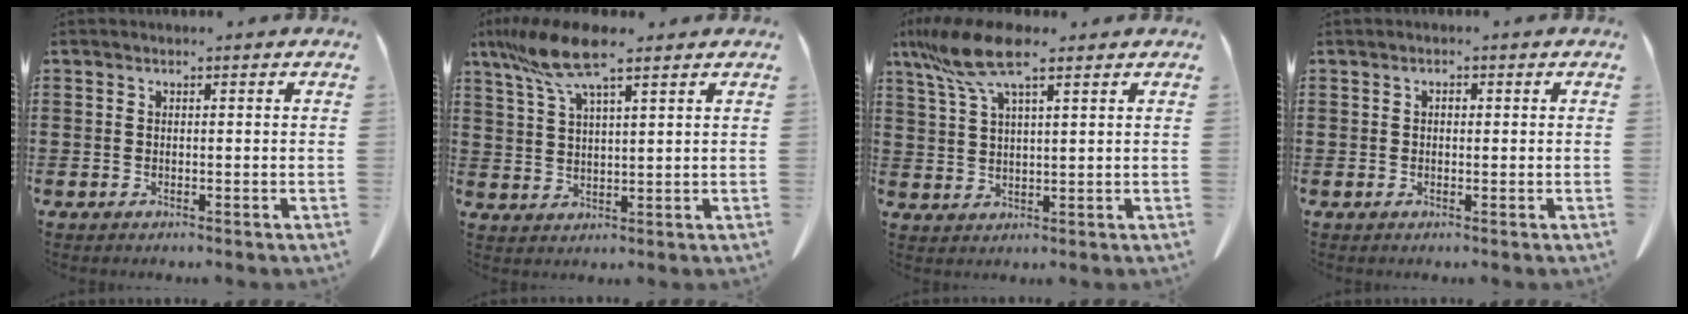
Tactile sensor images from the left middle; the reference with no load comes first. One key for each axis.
{"total": 9.0, "fx": 6.2, "fy": 1.5, "fz": 6.4, "tx": -0.153, "ty": -0.015, "tz": 0.107}
{"total": 9.2, "fx": 5.9, "fy": 2.1, "fz": 6.7, "tx": -0.158, "ty": -0.014, "tz": 0.101}
{"total": 0.9, "fx": 0.2, "fy": 0.5, "fz": 0.6, "tx": -0.015, "ty": 0.005, "tz": 0.003}